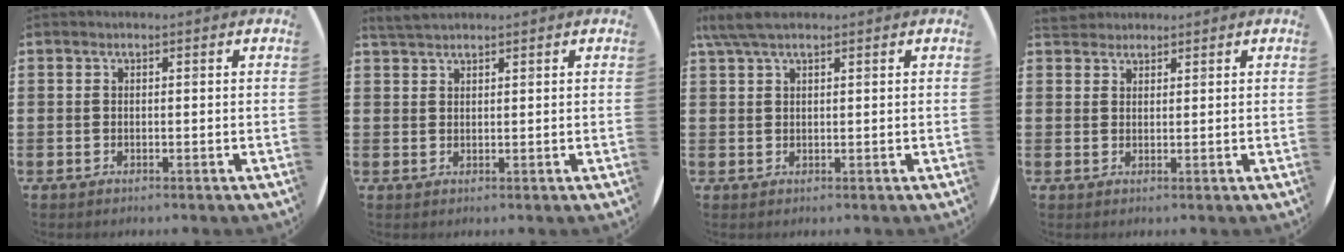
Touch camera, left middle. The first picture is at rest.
{"total": 2.0, "force": [1.9, 0.3, 0.6], "torque": [-0.015, 0.004, 0.036]}
{"total": 3.1, "force": [2.2, 0.8, 2.1], "torque": [-0.045, 0.006, 0.041]}
{"total": 2.1, "force": [2.0, 0.7, 0.0], "torque": [-0.005, 0.004, 0.040]}